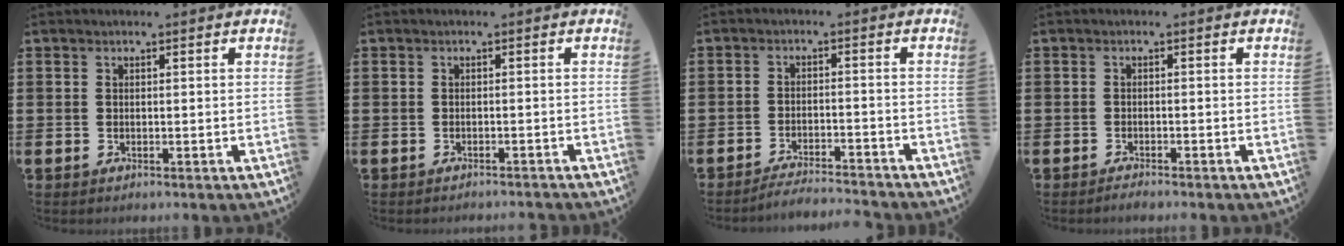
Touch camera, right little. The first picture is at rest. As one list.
[{"total": 0.7, "force": [-0.7, -0.1, 0.0], "torque": [-0.001, -0.001, -0.015]}, {"total": 2.8, "force": [-2.8, -0.1, 0.3], "torque": [-0.007, 0.005, -0.058]}, {"total": 0.9, "force": [-0.9, 0.0, 0.2], "torque": [-0.006, -0.003, -0.017]}]